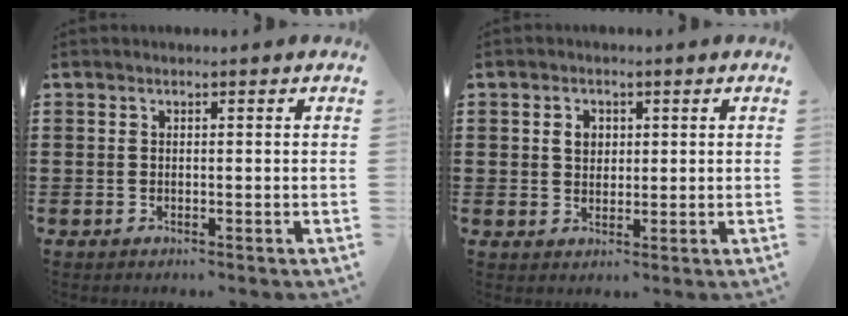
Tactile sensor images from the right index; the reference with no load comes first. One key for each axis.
{"total": 2.6, "fx": 0.7, "fy": 2.0, "fz": 1.5, "tx": -0.036, "ty": 0.010, "tz": 0.011}